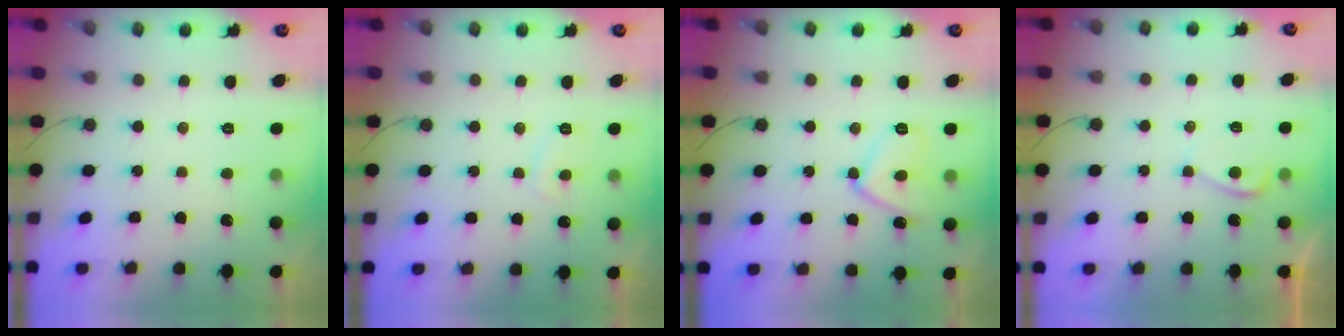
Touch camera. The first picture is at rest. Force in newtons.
{"total": 2.9, "press": 2.9, "slide": 0.3}
{"total": 9.8, "press": 9.8, "slide": 0.8}
{"total": 2.1, "press": 2.0, "slide": 0.5}